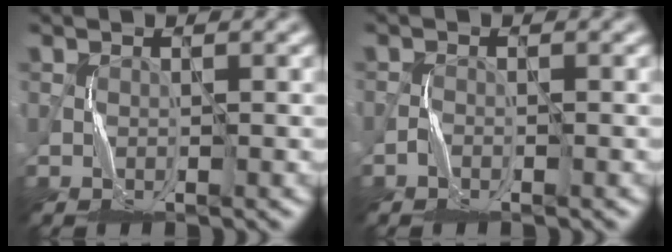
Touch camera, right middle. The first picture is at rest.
{"total": 1.0, "force": [-0.9, 0.3, 0.2], "torque": [-0.006, 0.003, -0.018]}